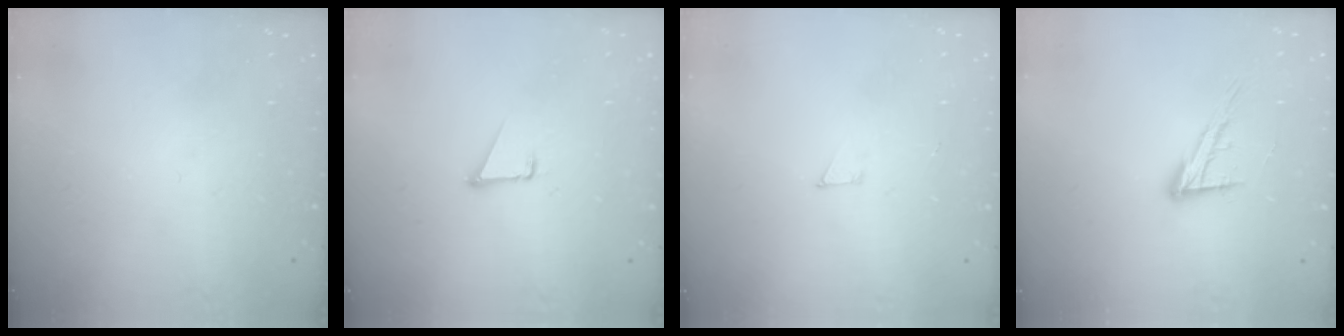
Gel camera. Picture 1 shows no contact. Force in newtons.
{"total": 1.7, "press": 1.7, "slide": 0.1}
{"total": 3.2, "press": 3.2, "slide": 0.3}
{"total": 12.3, "press": 12.0, "slide": 2.5}